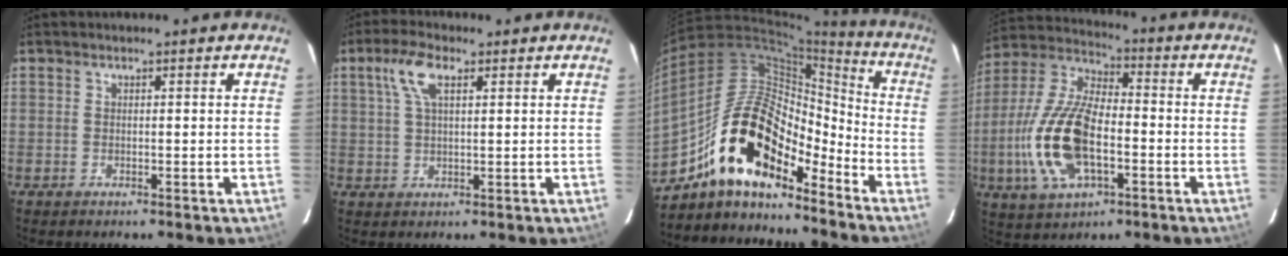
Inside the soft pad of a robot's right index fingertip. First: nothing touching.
{"total": 6.1, "force": [2.6, 2.4, 5.0], "torque": [-0.100, 0.014, 0.052]}
{"total": 18.3, "force": [-13.0, 7.3, 10.6], "torque": [-0.187, 0.010, -0.244]}
{"total": 18.0, "force": [-4.4, 8.4, 15.3], "torque": [-0.335, -0.003, -0.081]}